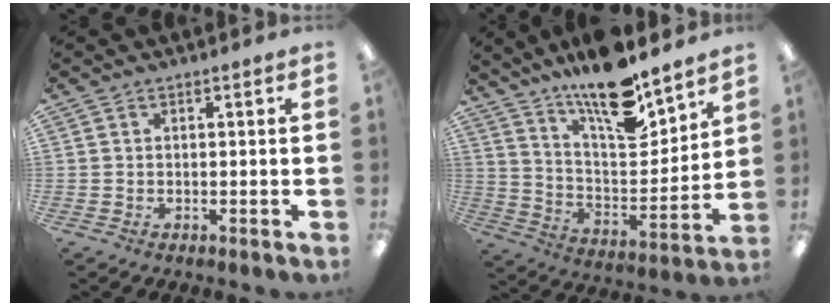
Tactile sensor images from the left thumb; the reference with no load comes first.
{"total": 16.6, "force": [13.6, 4.4, 8.5], "torque": [-0.157, -0.095, 0.233]}